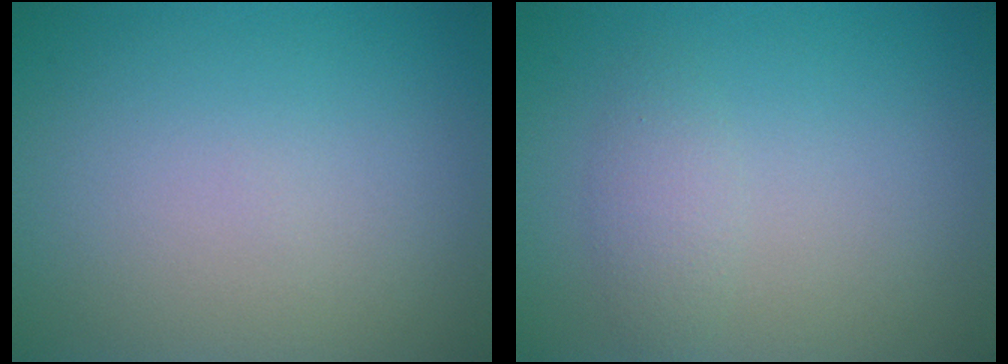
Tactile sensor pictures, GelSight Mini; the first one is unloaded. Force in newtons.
{"total": 1.6, "press": 1.6, "slide": 0.0}